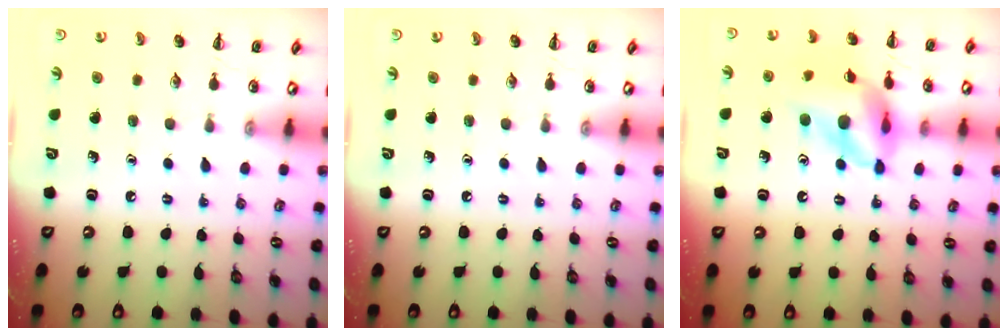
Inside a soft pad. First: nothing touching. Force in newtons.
{"total": 0.0}
{"total": 12.1, "press": 11.4, "slide": 3.9}